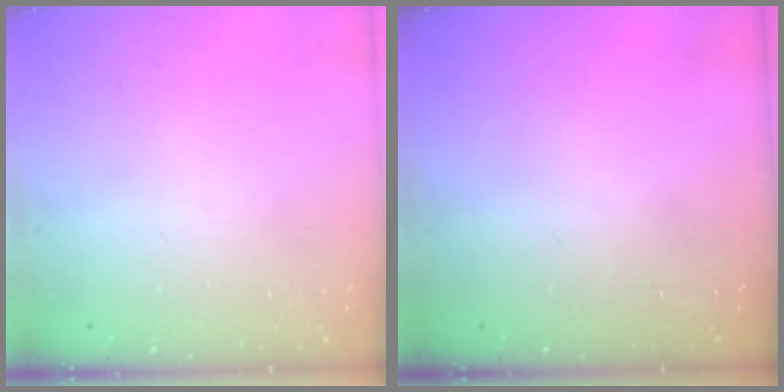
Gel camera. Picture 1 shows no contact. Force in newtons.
{"total": 0.0}